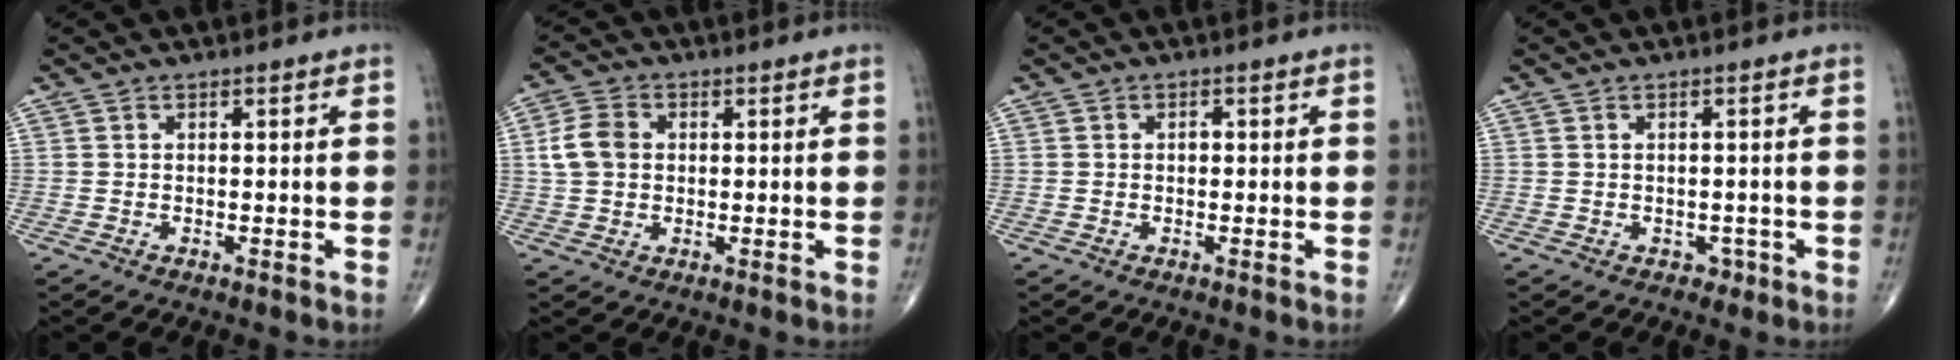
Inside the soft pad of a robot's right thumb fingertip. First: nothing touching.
{"total": 5.9, "force": [0.8, 4.5, 3.7], "torque": [-0.072, 0.009, 0.012]}
{"total": 0.9, "force": [0.0, 0.7, 0.6], "torque": [-0.004, 0.002, -0.003]}
{"total": 1.5, "force": [-0.7, 1.2, 0.5], "torque": [0.002, 0.004, -0.009]}